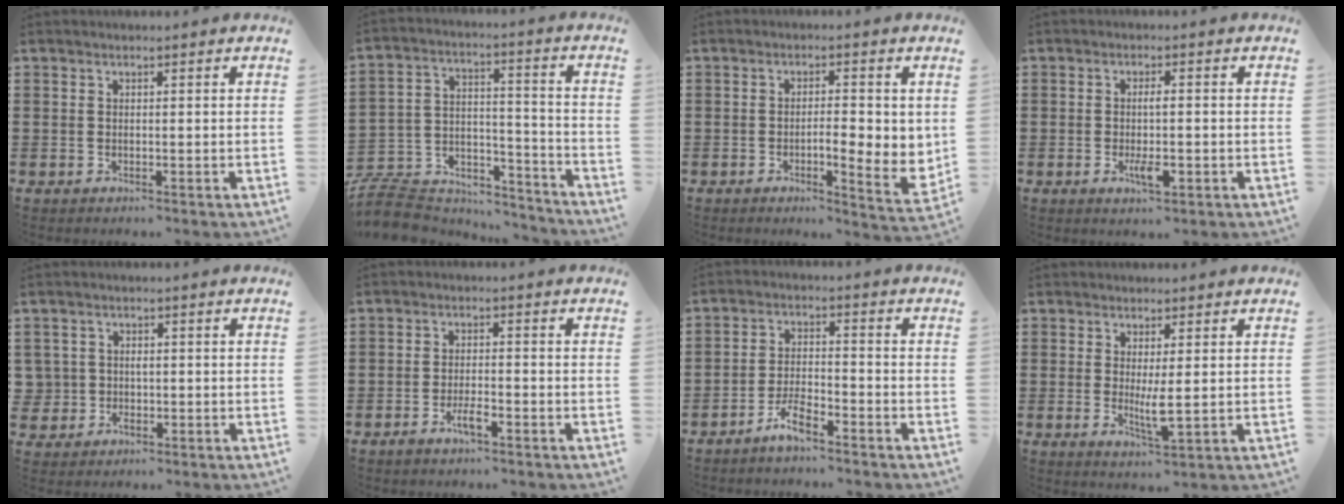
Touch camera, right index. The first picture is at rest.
{"total": 8.2, "force": [-7.6, 2.4, 1.6], "torque": [-0.041, 0.010, -0.153]}
{"total": 5.2, "force": [-0.3, 1.7, 5.0], "torque": [-0.082, -0.003, -0.008]}
{"total": 3.6, "force": [-0.7, 1.1, 3.3], "torque": [-0.072, -0.004, -0.018]}
{"total": 2.3, "force": [-0.4, 2.3, 0.4], "torque": [-0.018, 0.007, -0.012]}
{"total": 3.2, "force": [-1.9, 0.9, 2.4], "torque": [-0.047, 0.002, -0.037]}
{"total": 4.4, "force": [-3.6, 0.9, 2.4], "torque": [-0.056, 0.007, -0.072]}
{"total": 3.9, "force": [0.1, 0.6, 3.8], "torque": [-0.063, -0.009, 0.001]}